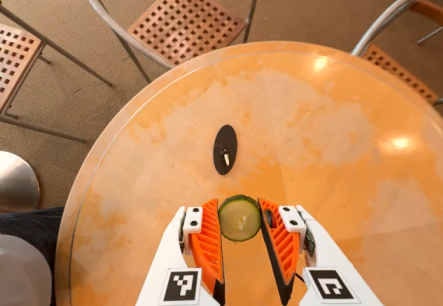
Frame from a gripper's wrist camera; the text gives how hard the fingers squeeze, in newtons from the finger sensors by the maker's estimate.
{"total": 8.2, "left": 8.1, "right": 8.3}